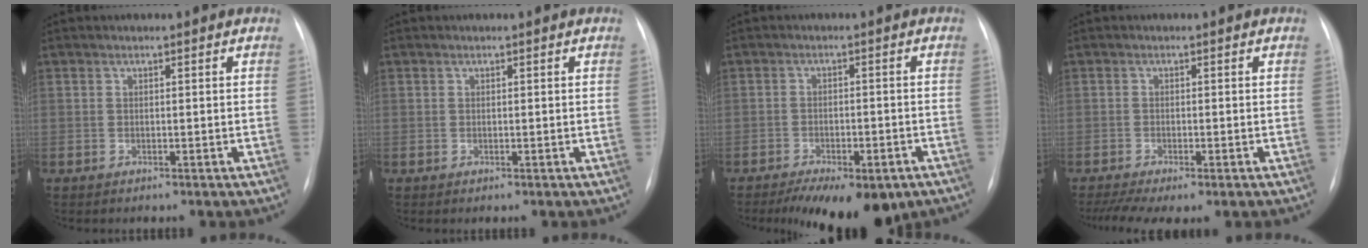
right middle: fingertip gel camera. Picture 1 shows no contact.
{"total": 0.0}
{"total": 12.2, "force": [-8.5, 4.7, 7.4], "torque": [-0.098, -0.004, -0.116]}
{"total": 7.0, "force": [-4.9, 1.7, 4.6], "torque": [-0.080, -0.009, -0.078]}